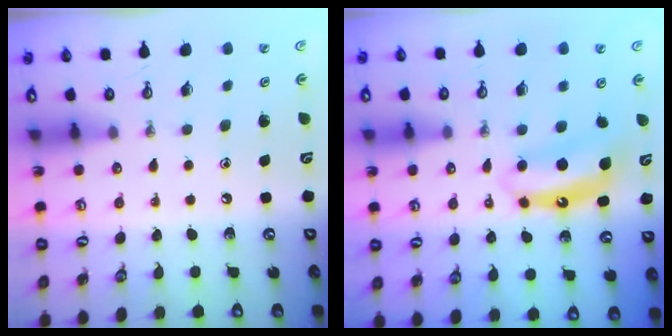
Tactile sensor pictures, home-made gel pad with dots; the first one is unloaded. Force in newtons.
{"total": 7.5, "press": 7.5, "slide": 0.4}